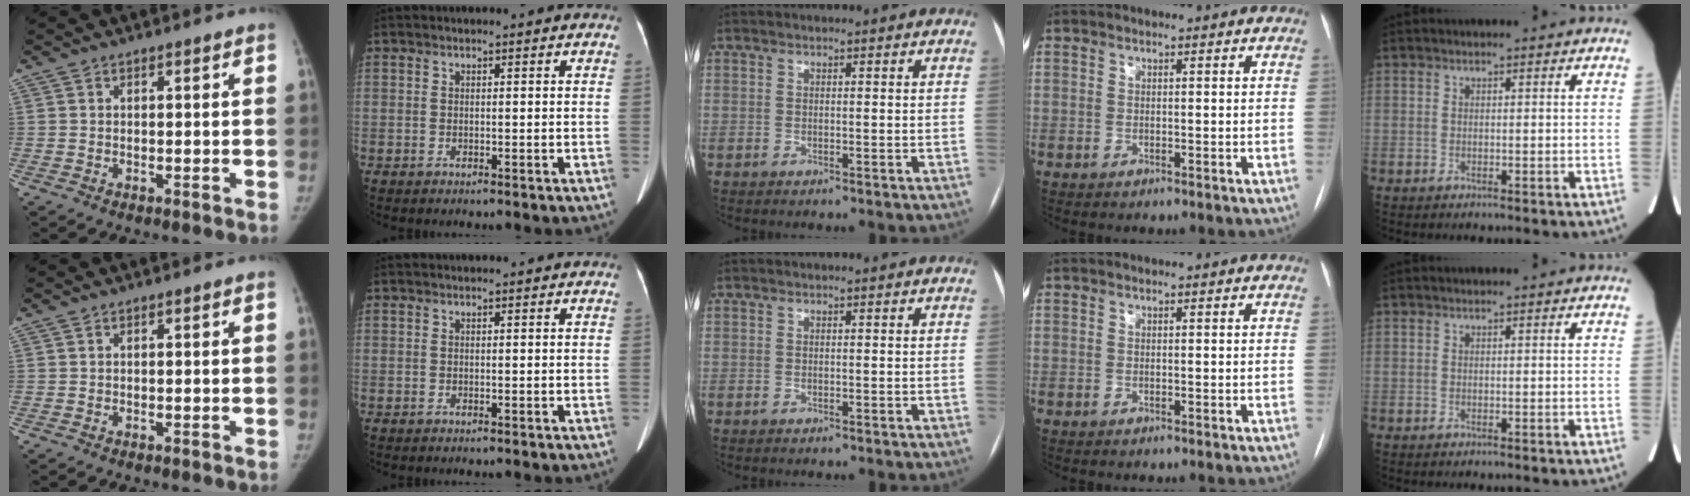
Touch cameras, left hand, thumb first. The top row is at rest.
{}